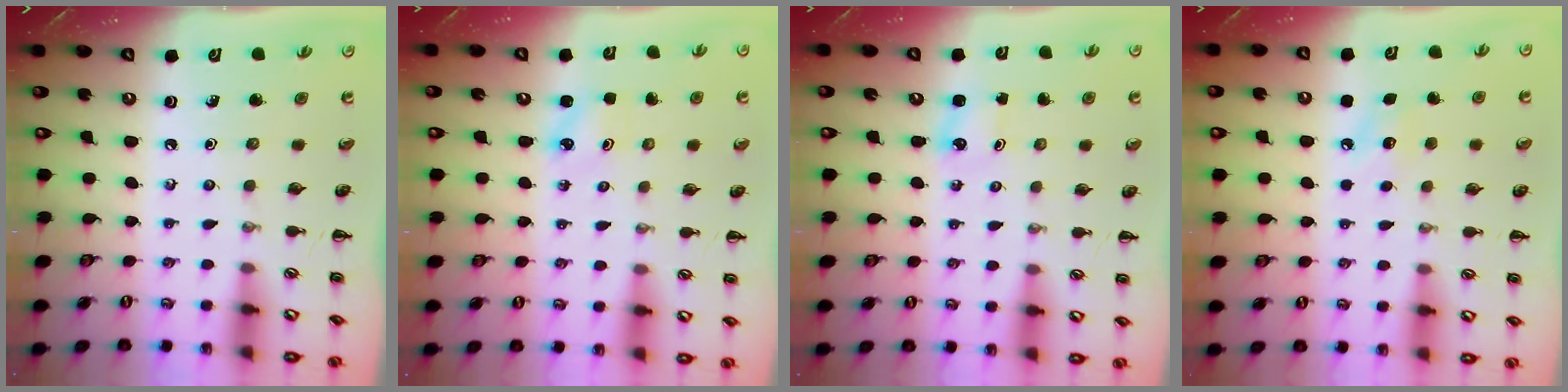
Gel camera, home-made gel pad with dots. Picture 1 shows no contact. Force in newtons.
{"total": 2.0, "press": 2.0, "slide": 0.5}
{"total": 1.4, "press": 1.3, "slide": 0.2}
{"total": 6.7, "press": 6.5, "slide": 1.6}